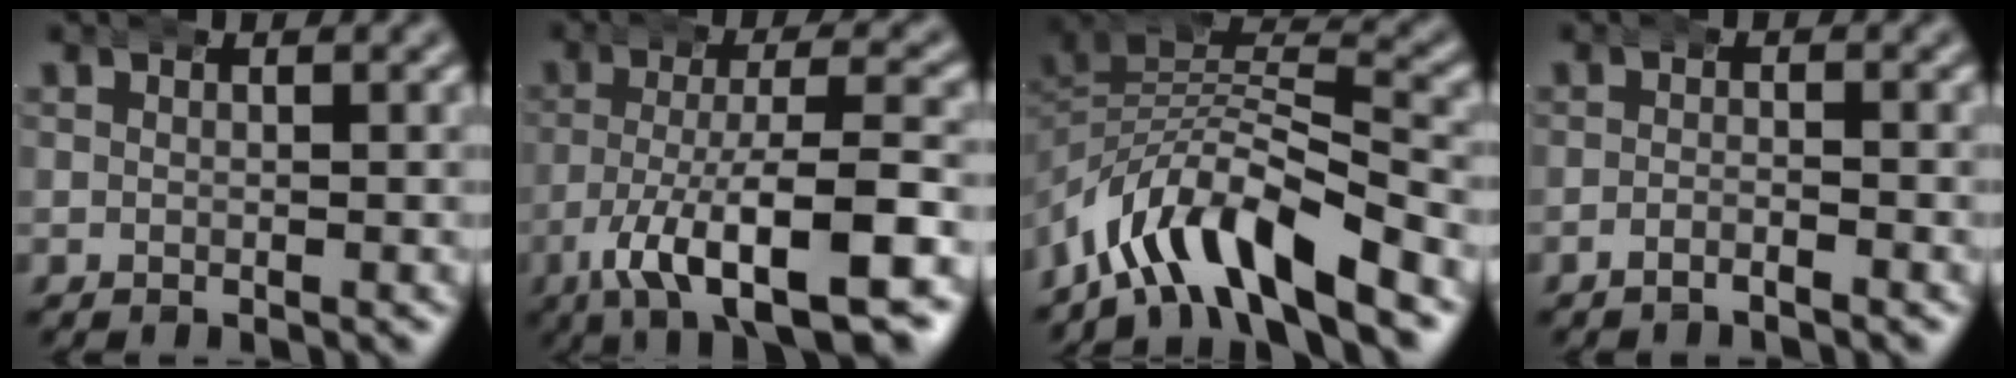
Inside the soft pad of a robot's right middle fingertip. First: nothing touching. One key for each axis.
{"total": 10.2, "fx": -4.8, "fy": 4.0, "fz": 8.0, "tx": -0.148, "ty": -0.030, "tz": -0.060}
{"total": 10.0, "fx": -4.8, "fy": 6.1, "fz": 6.3, "tx": -0.123, "ty": -0.036, "tz": -0.069}
{"total": 1.7, "fx": -1.7, "fy": -0.2, "fz": 0.5, "tx": -0.003, "ty": -0.001, "tz": -0.032}